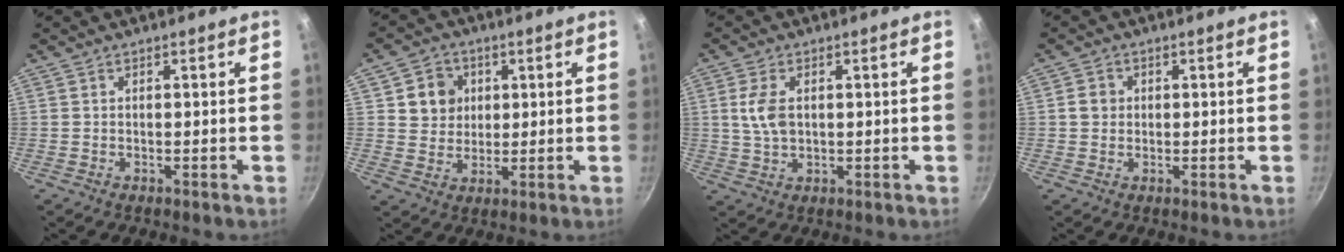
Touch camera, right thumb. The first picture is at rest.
{"total": 7.2, "force": [2.0, 6.5, 2.3], "torque": [-0.001, 0.003, 0.033]}
{"total": 5.8, "force": [1.0, 3.5, 4.5], "torque": [-0.089, 0.002, 0.020]}
{"total": 2.7, "force": [0.2, 2.5, 1.0], "torque": [-0.006, 0.007, 0.000]}